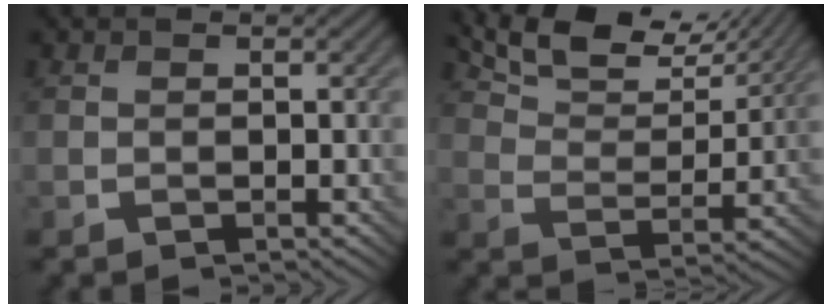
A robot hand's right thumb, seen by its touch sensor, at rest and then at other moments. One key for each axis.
{"total": 11.9, "fx": 9.4, "fy": 3.9, "fz": 6.2, "tx": -0.131, "ty": 0.003, "tz": 0.150}